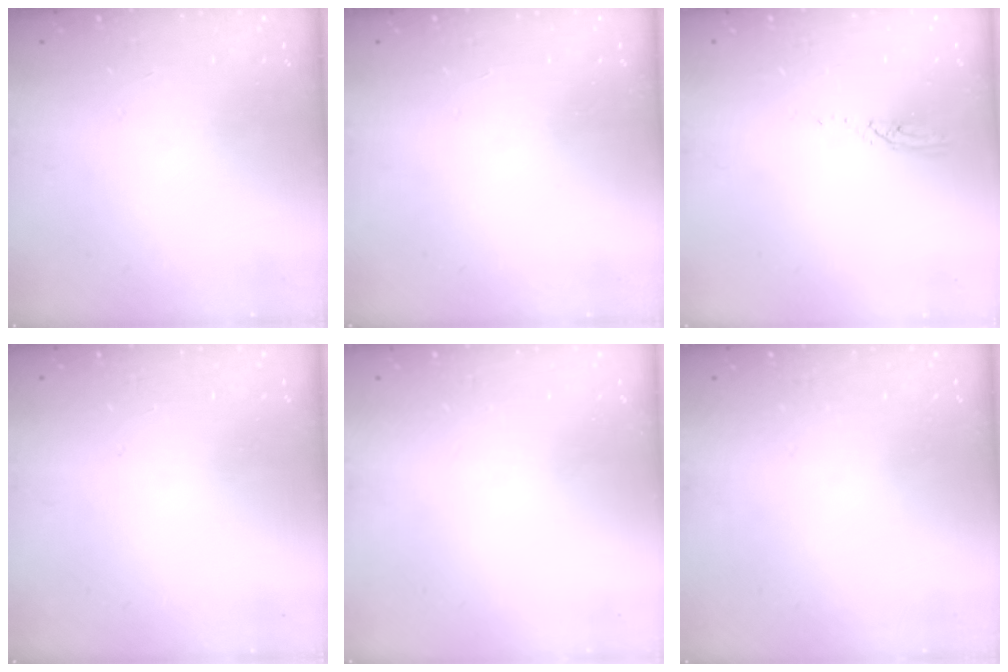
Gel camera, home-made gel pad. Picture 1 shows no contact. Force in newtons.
{"total": 0.0}
{"total": 3.0, "press": 3.0, "slide": 0.1}
{"total": 0.0}
{"total": 0.0}
{"total": 0.0}